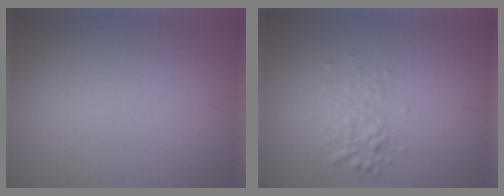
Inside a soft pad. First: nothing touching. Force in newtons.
{"total": 1.9, "press": 1.9, "slide": 0.0}